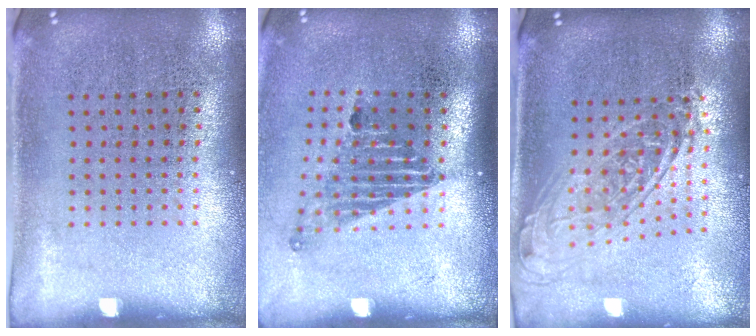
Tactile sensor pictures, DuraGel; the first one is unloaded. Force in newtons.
{"total": 1.6, "press": 1.2, "slide": 1.1}
{"total": 1.7, "press": 1.3, "slide": 1.1}